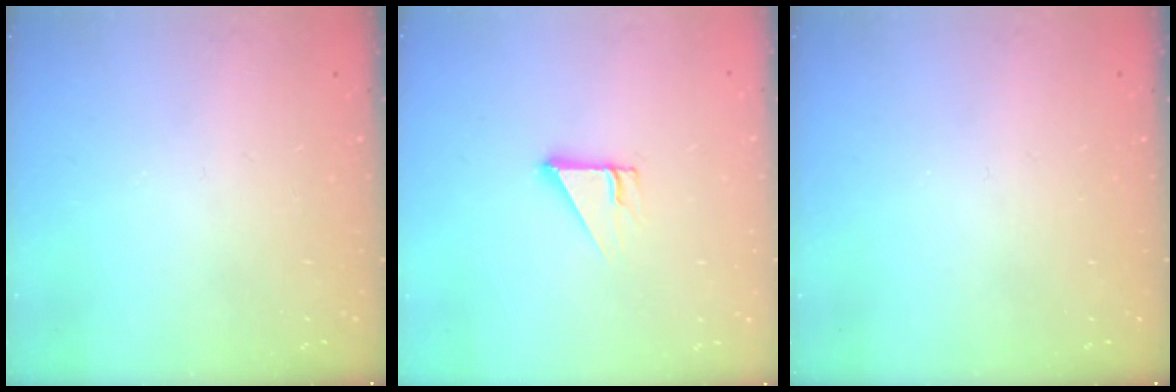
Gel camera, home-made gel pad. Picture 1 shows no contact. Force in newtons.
{"total": 2.9, "press": 2.9, "slide": 0.1}
{"total": 0.0}